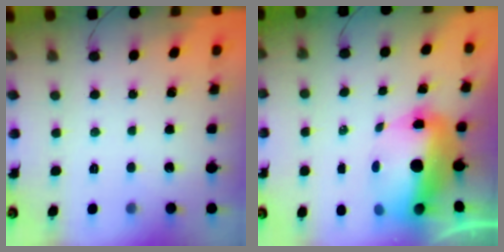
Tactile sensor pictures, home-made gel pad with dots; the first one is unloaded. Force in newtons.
{"total": 14.3, "press": 13.9, "slide": 3.3}